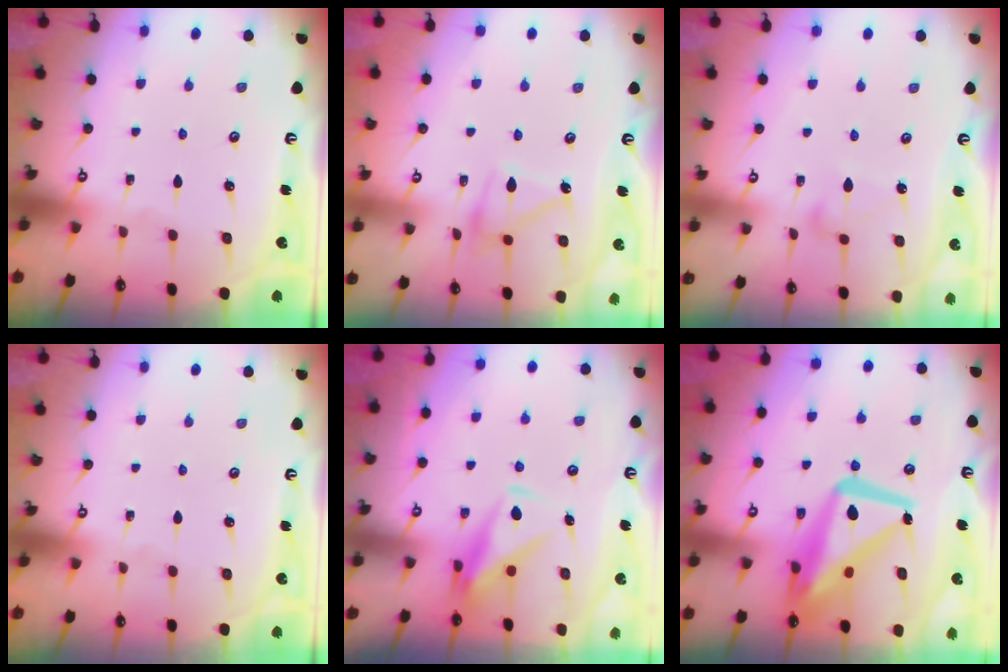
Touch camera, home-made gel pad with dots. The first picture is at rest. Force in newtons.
{"total": 12.7, "press": 12.7, "slide": 0.7}
{"total": 8.2, "press": 8.2, "slide": 0.4}
{"total": 0.0}
{"total": 8.8, "press": 8.8, "slide": 0.8}
{"total": 15.4, "press": 15.4, "slide": 1.4}